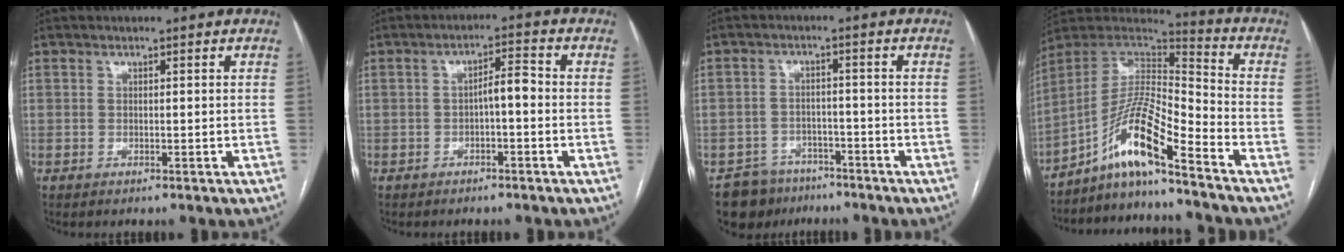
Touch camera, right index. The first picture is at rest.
{"total": 3.6, "force": [-0.7, 0.9, 3.4], "torque": [-0.053, 0.014, -0.009]}
{"total": 8.9, "force": [-6.9, 5.5, 1.1], "torque": [-0.019, 0.021, -0.108]}
{"total": 12.1, "force": [-8.3, 0.5, 8.7], "torque": [-0.168, 0.017, -0.155]}